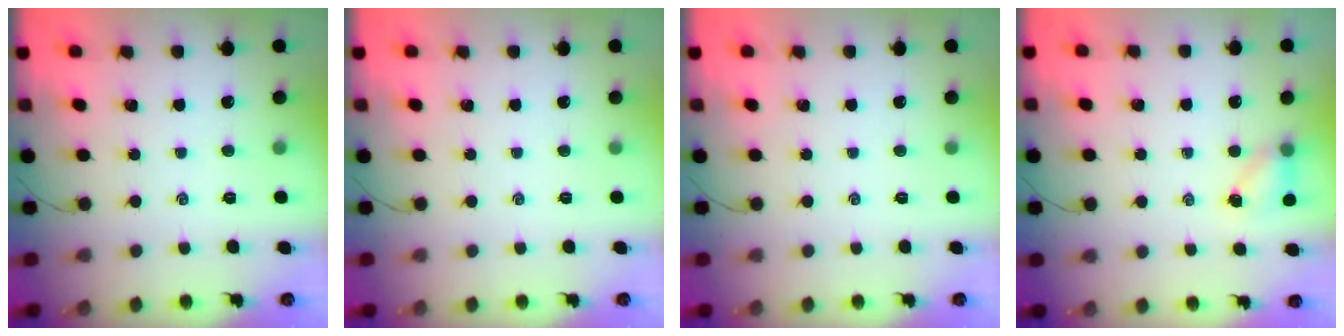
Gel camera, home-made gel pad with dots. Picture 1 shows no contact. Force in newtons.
{"total": 0.0}
{"total": 0.0}
{"total": 4.1, "press": 4.0, "slide": 0.7}